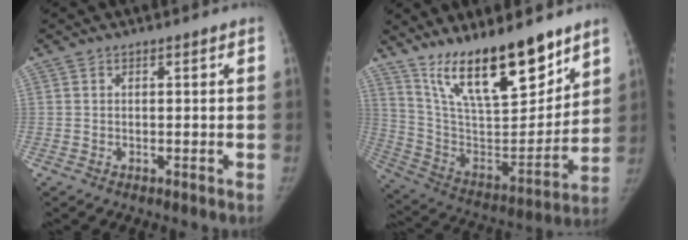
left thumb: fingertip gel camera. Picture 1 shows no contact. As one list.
[{"total": 23.0, "force": [16.1, 7.4, 14.6], "torque": [-0.198, -0.085, 0.288]}]